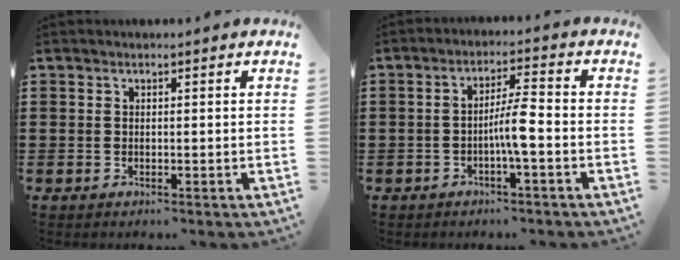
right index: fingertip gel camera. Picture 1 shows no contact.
{"total": 5.0, "force": [-1.6, 0.4, 4.7], "torque": [-0.090, 0.001, -0.035]}